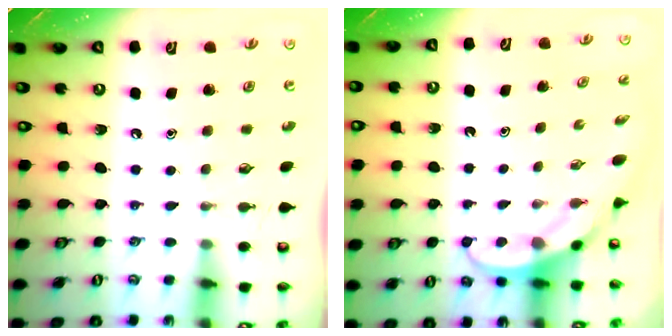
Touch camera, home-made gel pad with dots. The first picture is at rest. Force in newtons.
{"total": 3.9, "press": 3.9, "slide": 0.3}